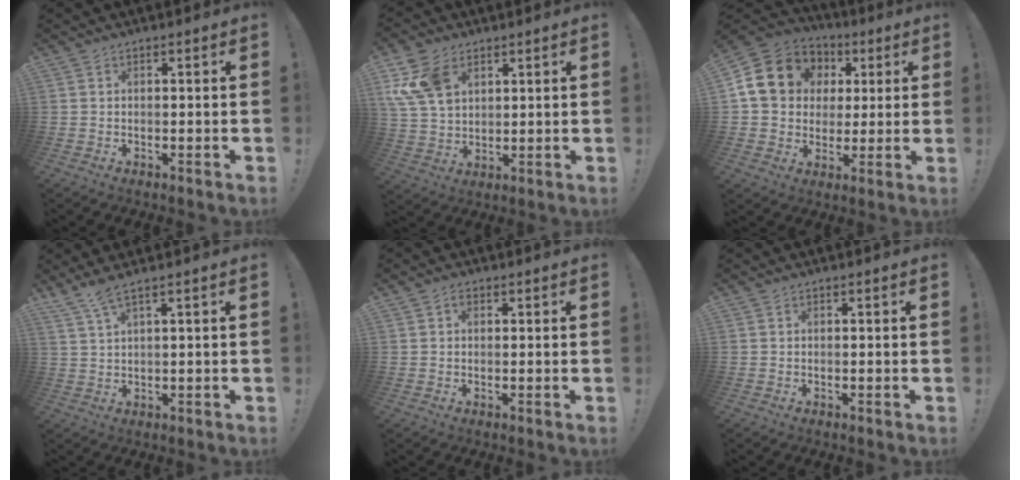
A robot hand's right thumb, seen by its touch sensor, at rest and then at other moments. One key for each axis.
{"total": 12.1, "fx": 5.4, "fy": 8.5, "fz": 6.7, "tx": -0.143, "ty": -0.013, "tz": 0.107}
{"total": 16.6, "fx": 4.5, "fy": 14.1, "fz": 7.6, "tx": -0.127, "ty": -0.002, "tz": 0.104}
{"total": 4.0, "fx": 2.8, "fy": 0.1, "fz": 2.8, "tx": -0.060, "ty": -0.011, "tz": 0.051}
{"total": 1.3, "fx": 0.5, "fy": 1.0, "fz": 0.7, "tx": -0.012, "ty": 0.004, "tz": 0.009}
{"total": 0.0}